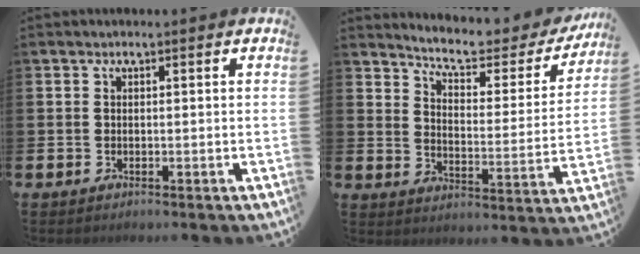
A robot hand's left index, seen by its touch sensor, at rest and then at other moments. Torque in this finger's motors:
{"motor_torque": [0.70, -0.84, 0.43, 0.07]}